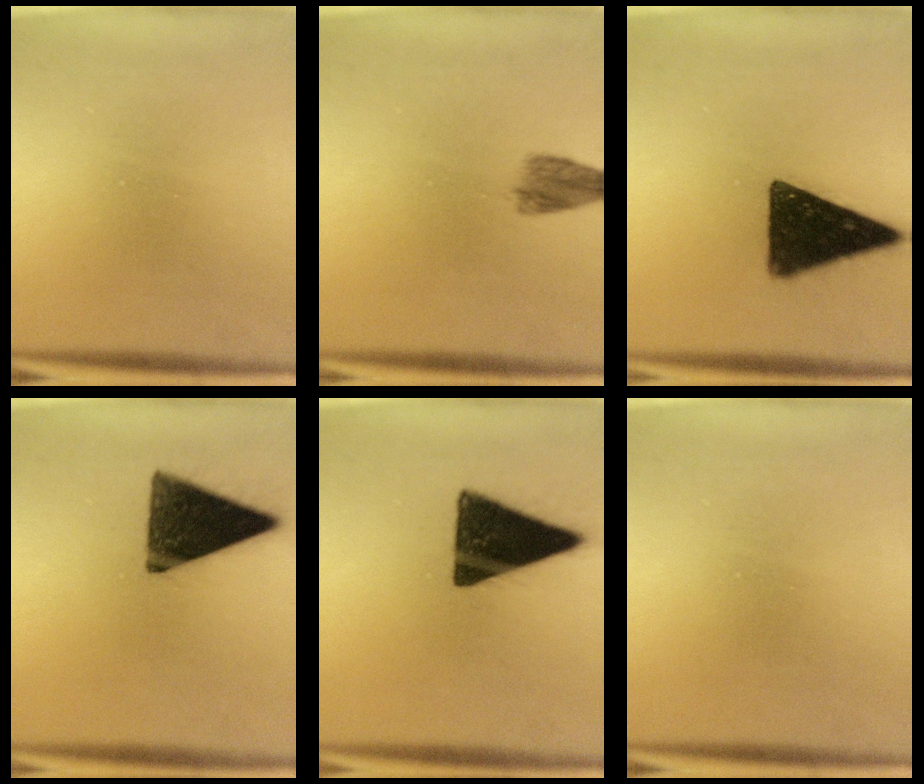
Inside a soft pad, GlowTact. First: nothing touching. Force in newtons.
{"total": 2.1}
{"total": 15.6}
{"total": 14.4}
{"total": 16.3}
{"total": 0.0}